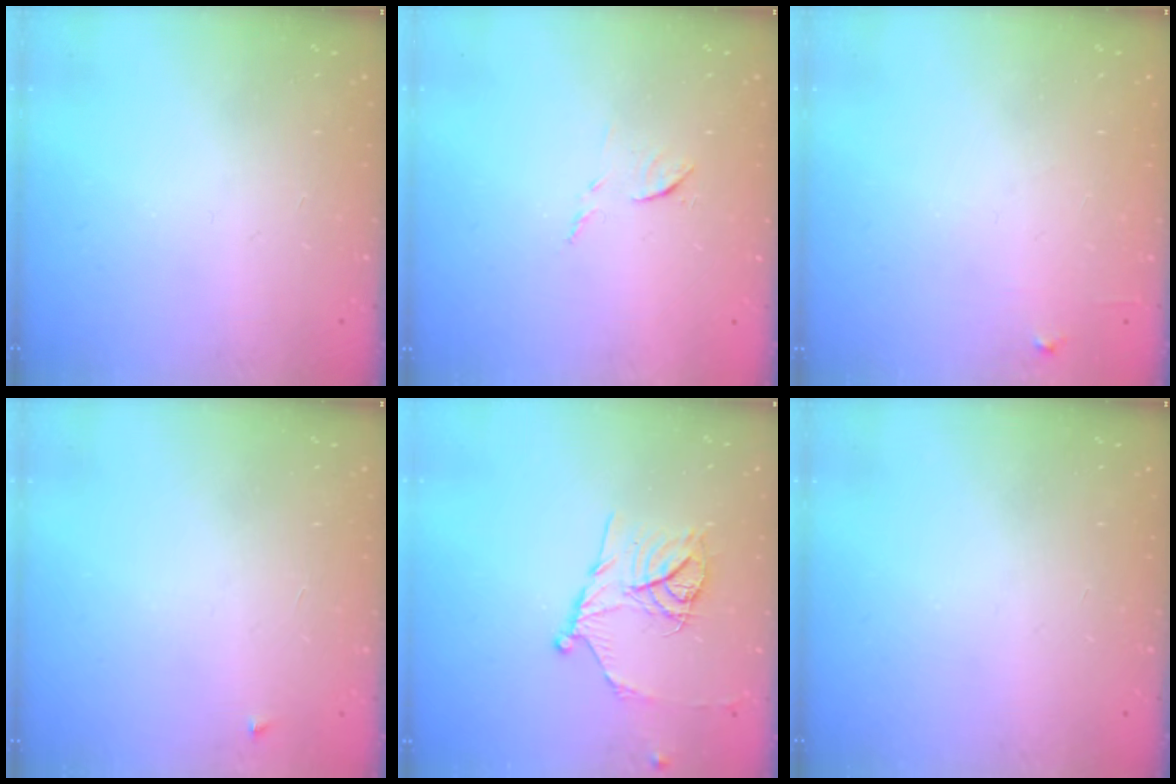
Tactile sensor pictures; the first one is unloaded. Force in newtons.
{"total": 6.7, "press": 6.7, "slide": 0.3}
{"total": 4.8, "press": 4.8, "slide": 0.7}
{"total": 2.5, "press": 2.4, "slide": 0.4}
{"total": 13.1, "press": 13.1, "slide": 1.0}
{"total": 0.0}